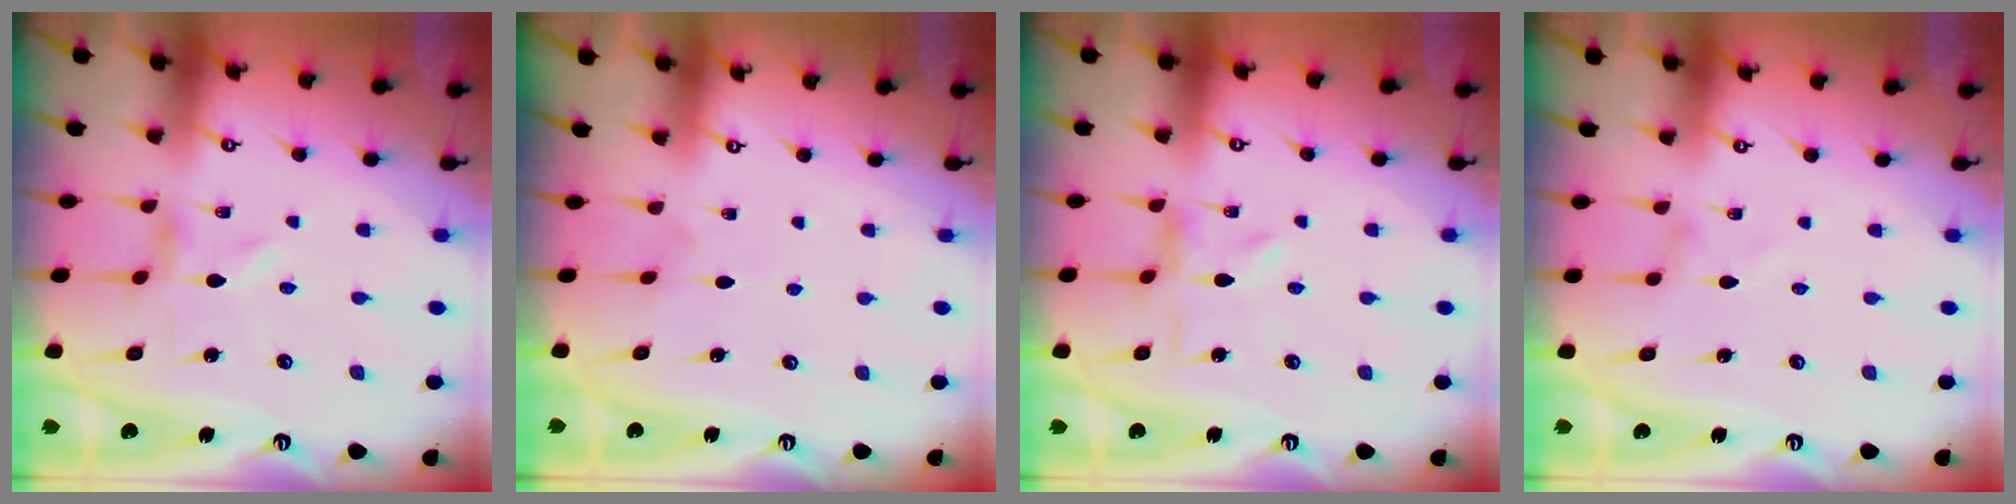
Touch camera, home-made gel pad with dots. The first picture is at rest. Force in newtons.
{"total": 2.0, "press": 2.0, "slide": 0.2}
{"total": 2.4, "press": 2.4, "slide": 0.3}
{"total": 1.3, "press": 1.3, "slide": 0.1}